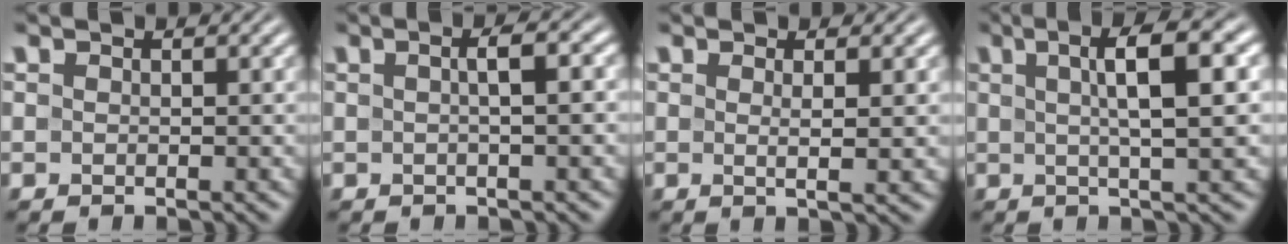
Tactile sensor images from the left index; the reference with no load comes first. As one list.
[{"total": 3.2, "force": [0.3, 0.9, 3.0], "torque": [-0.032, 0.014, -0.004]}, {"total": 2.3, "force": [0.4, 0.5, 2.2], "torque": [-0.034, 0.000, 0.003]}, {"total": 7.0, "force": [1.6, 1.6, 6.6], "torque": [-0.083, 0.017, 0.020]}]